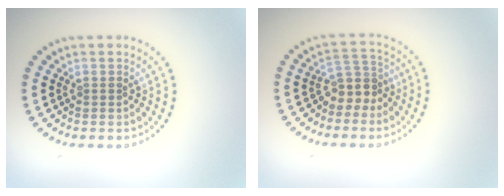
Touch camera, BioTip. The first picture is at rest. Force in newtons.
{"total": 2.8, "press": 2.1, "slide": 1.8}